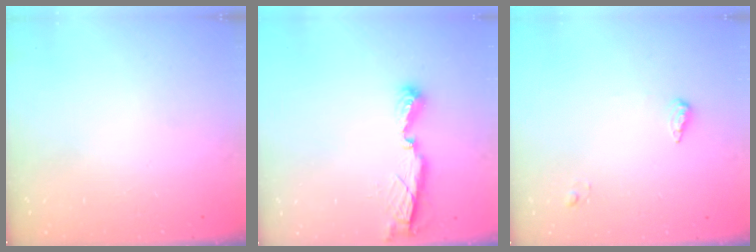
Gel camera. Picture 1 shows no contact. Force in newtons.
{"total": 7.7, "press": 7.7, "slide": 0.2}
{"total": 5.6, "press": 5.4, "slide": 1.2}